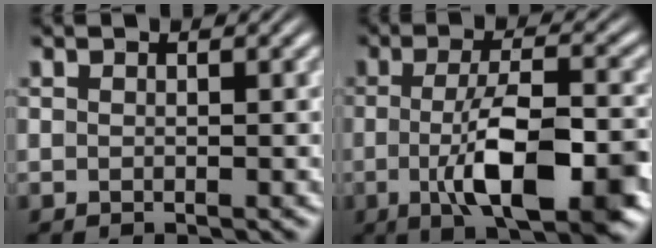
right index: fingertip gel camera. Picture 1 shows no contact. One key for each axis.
{"total": 8.9, "fx": -2.4, "fy": 2.8, "fz": 8.1, "tx": -0.132, "ty": -0.011, "tz": -0.035}